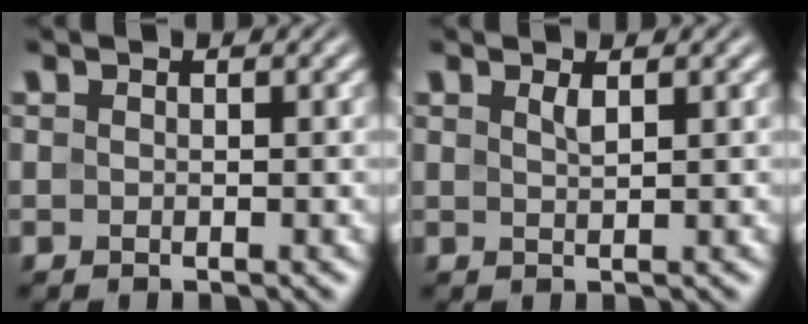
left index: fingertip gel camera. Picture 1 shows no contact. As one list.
[{"total": 0.8, "force": [0.5, 0.0, 0.6], "torque": [-0.017, -0.001, 0.012]}]